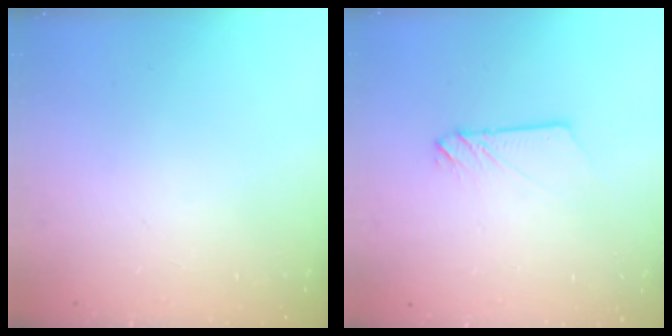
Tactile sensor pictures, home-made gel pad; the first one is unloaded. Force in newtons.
{"total": 2.3, "press": 2.3, "slide": 0.2}